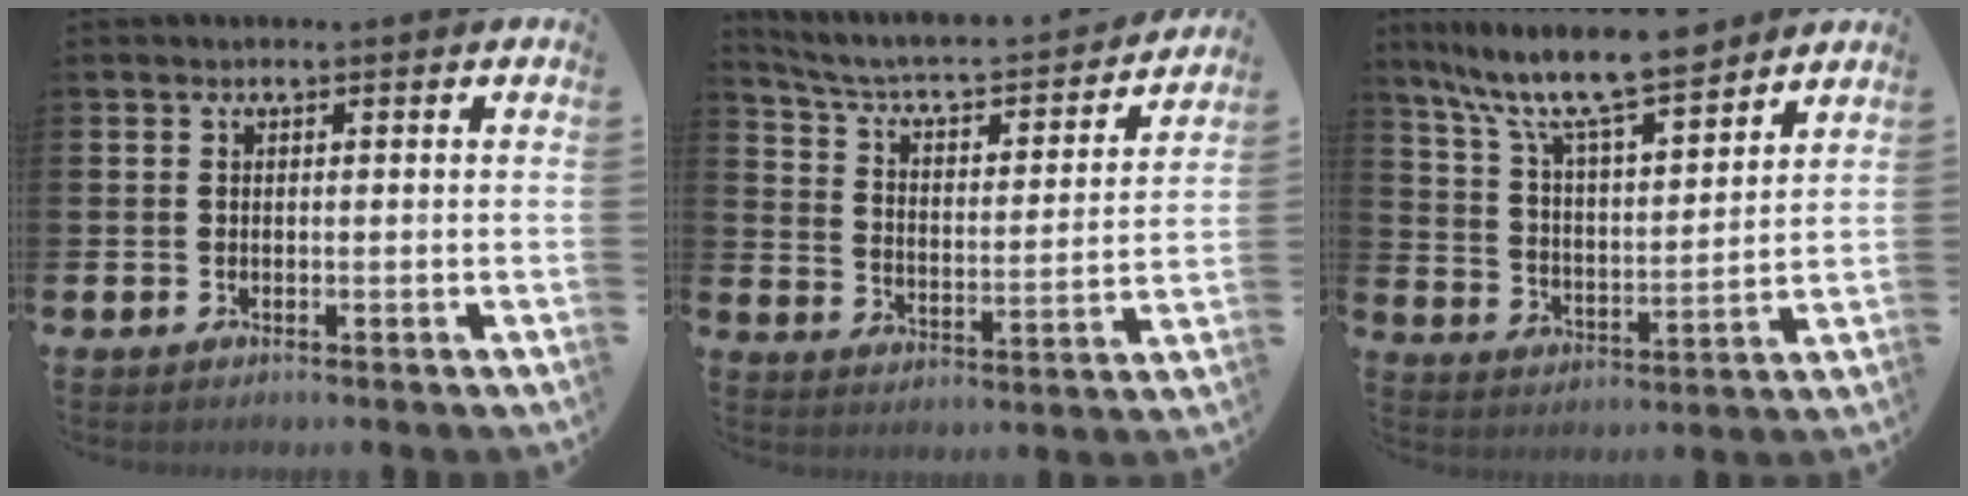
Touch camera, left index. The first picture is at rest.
{"total": 6.1, "force": [5.4, 1.6, 2.5], "torque": [-0.082, -0.042, 0.083]}
{"total": 11.2, "force": [9.7, 1.8, 5.2], "torque": [-0.132, -0.053, 0.170]}